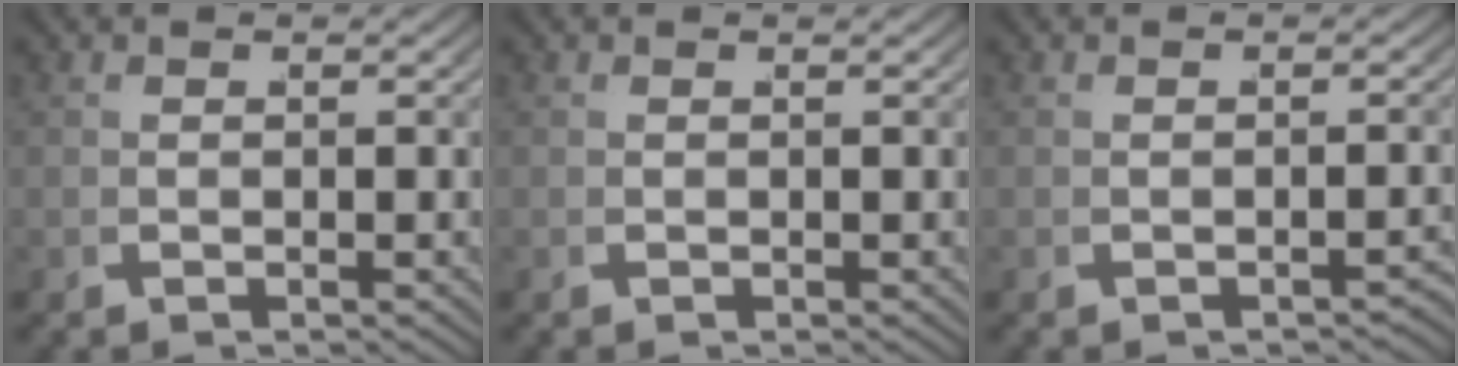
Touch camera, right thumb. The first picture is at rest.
{"total": 0.0}
{"total": 1.8, "force": [-1.7, 0.3, 0.5], "torque": [-0.009, 0.001, -0.023]}